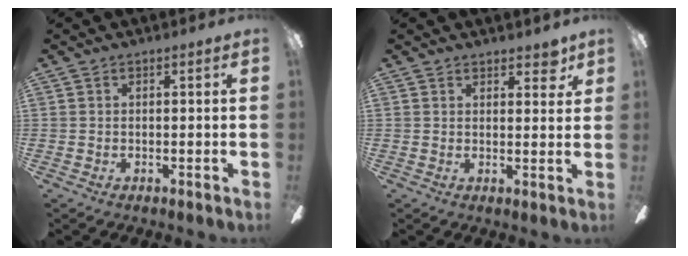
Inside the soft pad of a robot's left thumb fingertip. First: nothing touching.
{"total": 3.7, "force": [3.0, 1.4, 1.6], "torque": [-0.005, -0.016, 0.047]}